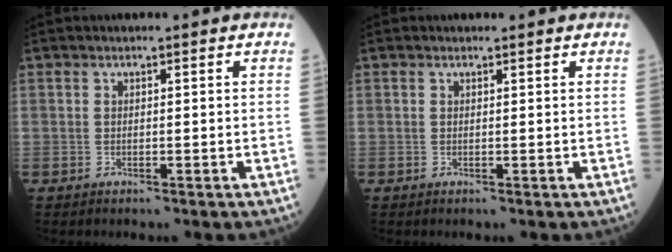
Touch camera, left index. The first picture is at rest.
{"total": 0.0}